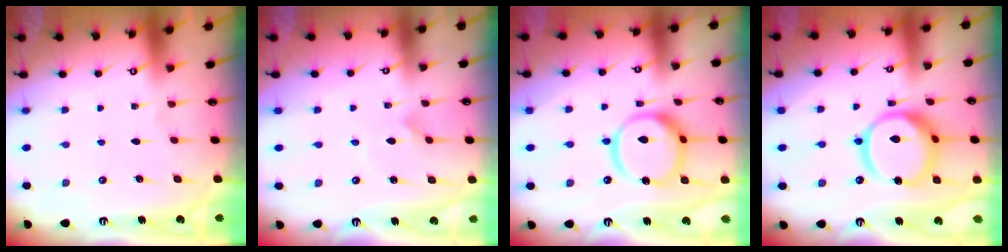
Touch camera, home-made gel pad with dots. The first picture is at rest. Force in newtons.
{"total": 1.8, "press": 1.8, "slide": 0.1}
{"total": 16.5, "press": 16.4, "slide": 2.0}
{"total": 15.4, "press": 15.3, "slide": 1.7}